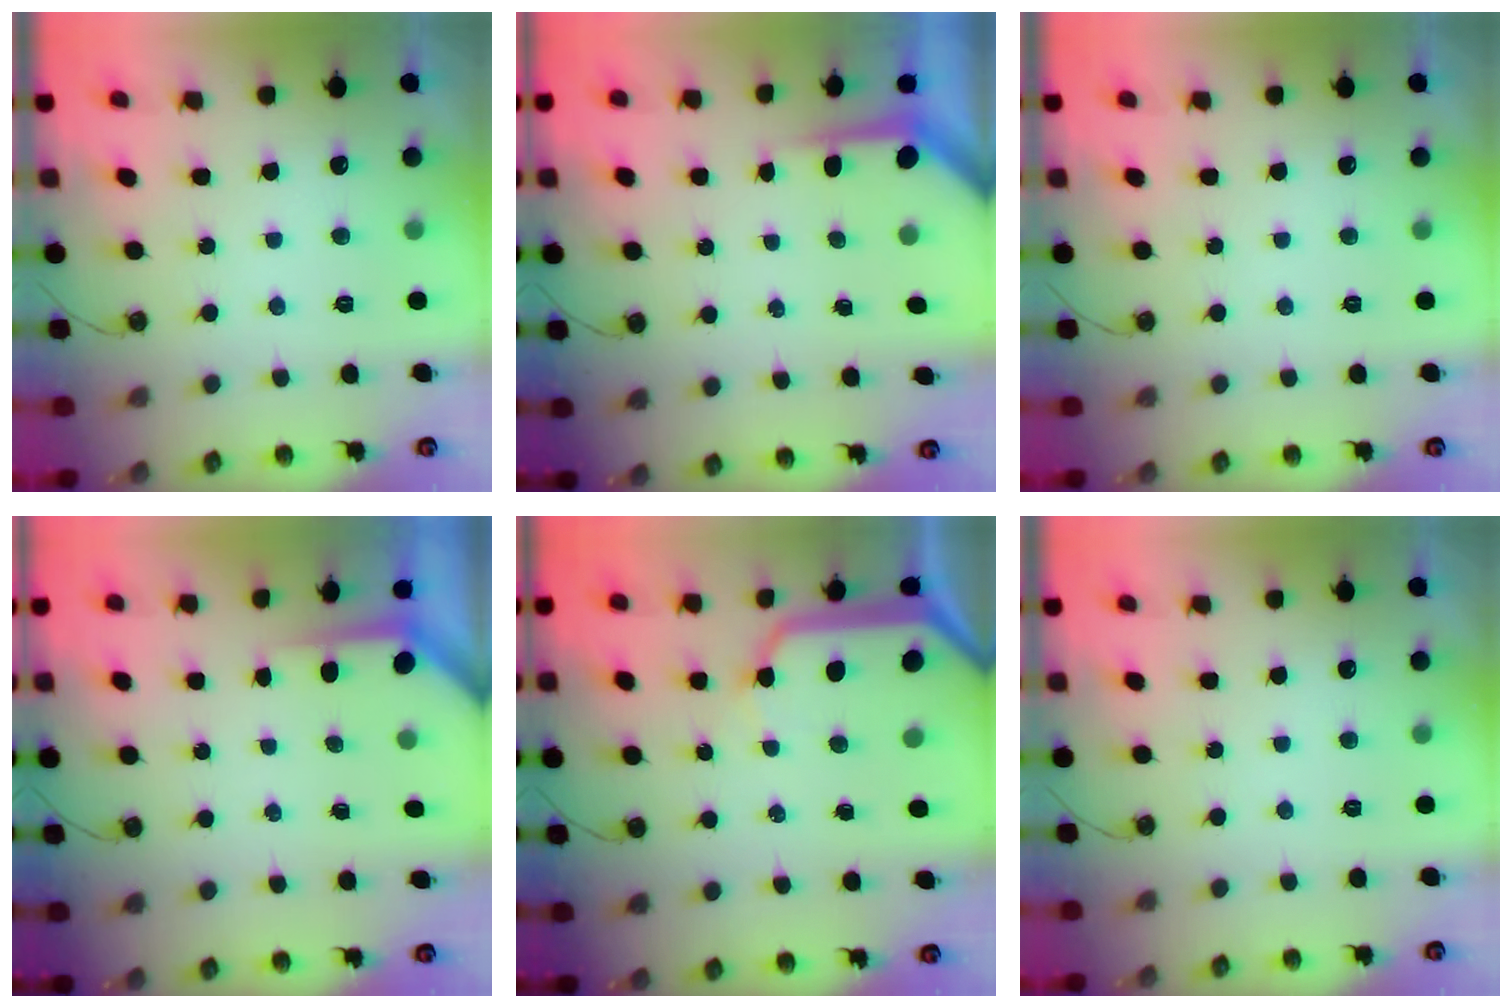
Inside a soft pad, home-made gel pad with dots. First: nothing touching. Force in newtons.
{"total": 3.7, "press": 3.6, "slide": 0.4}
{"total": 0.0}
{"total": 3.4, "press": 3.4, "slide": 0.3}
{"total": 11.9, "press": 11.8, "slide": 1.4}
{"total": 0.0}